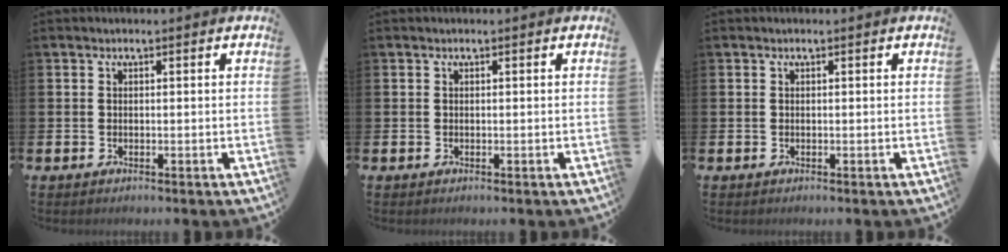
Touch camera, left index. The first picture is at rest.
{"total": 0.0}
{"total": 0.0}